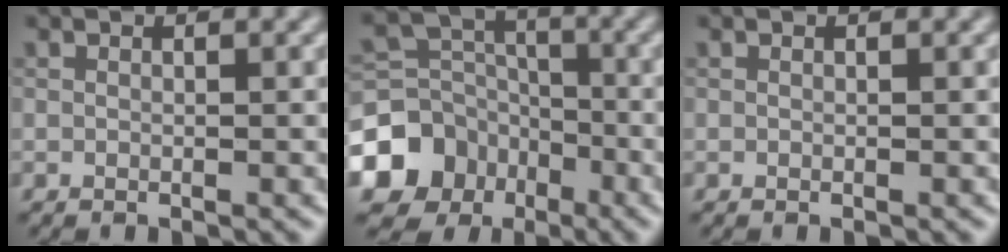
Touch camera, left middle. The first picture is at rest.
{"total": 11.8, "force": [-6.2, 9.7, 2.8], "torque": [-0.074, -0.038, -0.125]}
{"total": 0.0}